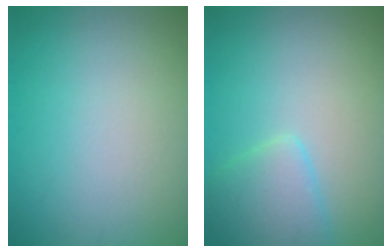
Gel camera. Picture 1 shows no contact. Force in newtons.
{"total": 3.0, "press": 3.0, "slide": 0.3}